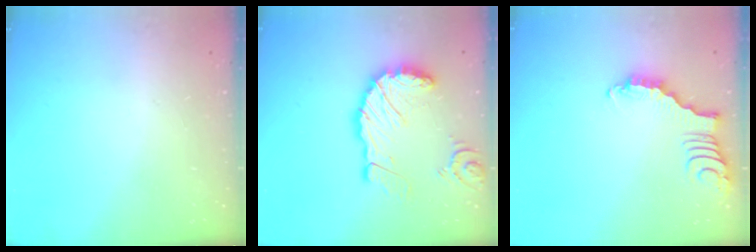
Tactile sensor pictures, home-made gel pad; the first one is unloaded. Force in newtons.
{"total": 18.7, "press": 18.6, "slide": 2.2}
{"total": 2.9, "press": 2.8, "slide": 0.4}